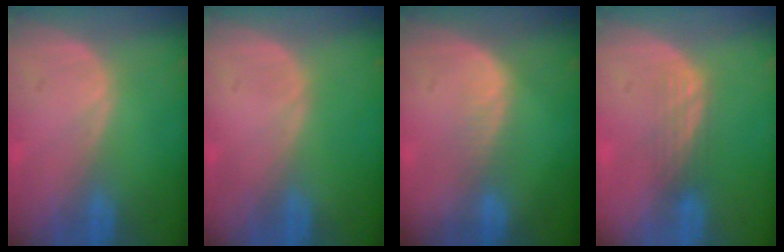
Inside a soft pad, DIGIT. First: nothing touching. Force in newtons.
{"total": 0.0}
{"total": 2.0, "press": 2.0, "slide": 0.1}
{"total": 2.9, "press": 2.5, "slide": 1.5}